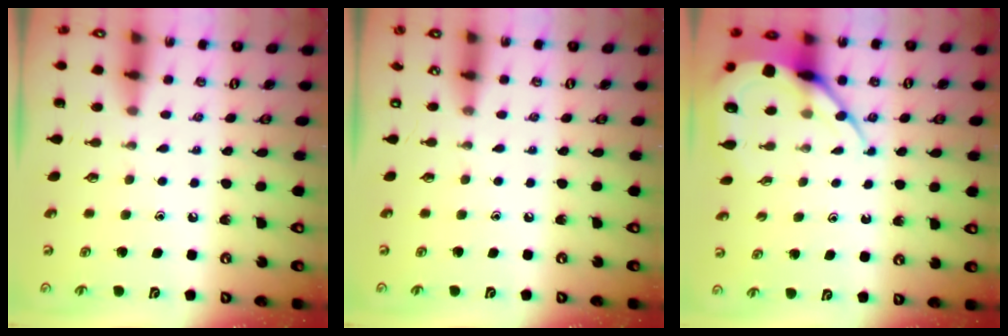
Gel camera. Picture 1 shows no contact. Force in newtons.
{"total": 0.0}
{"total": 9.2, "press": 9.2, "slide": 0.9}